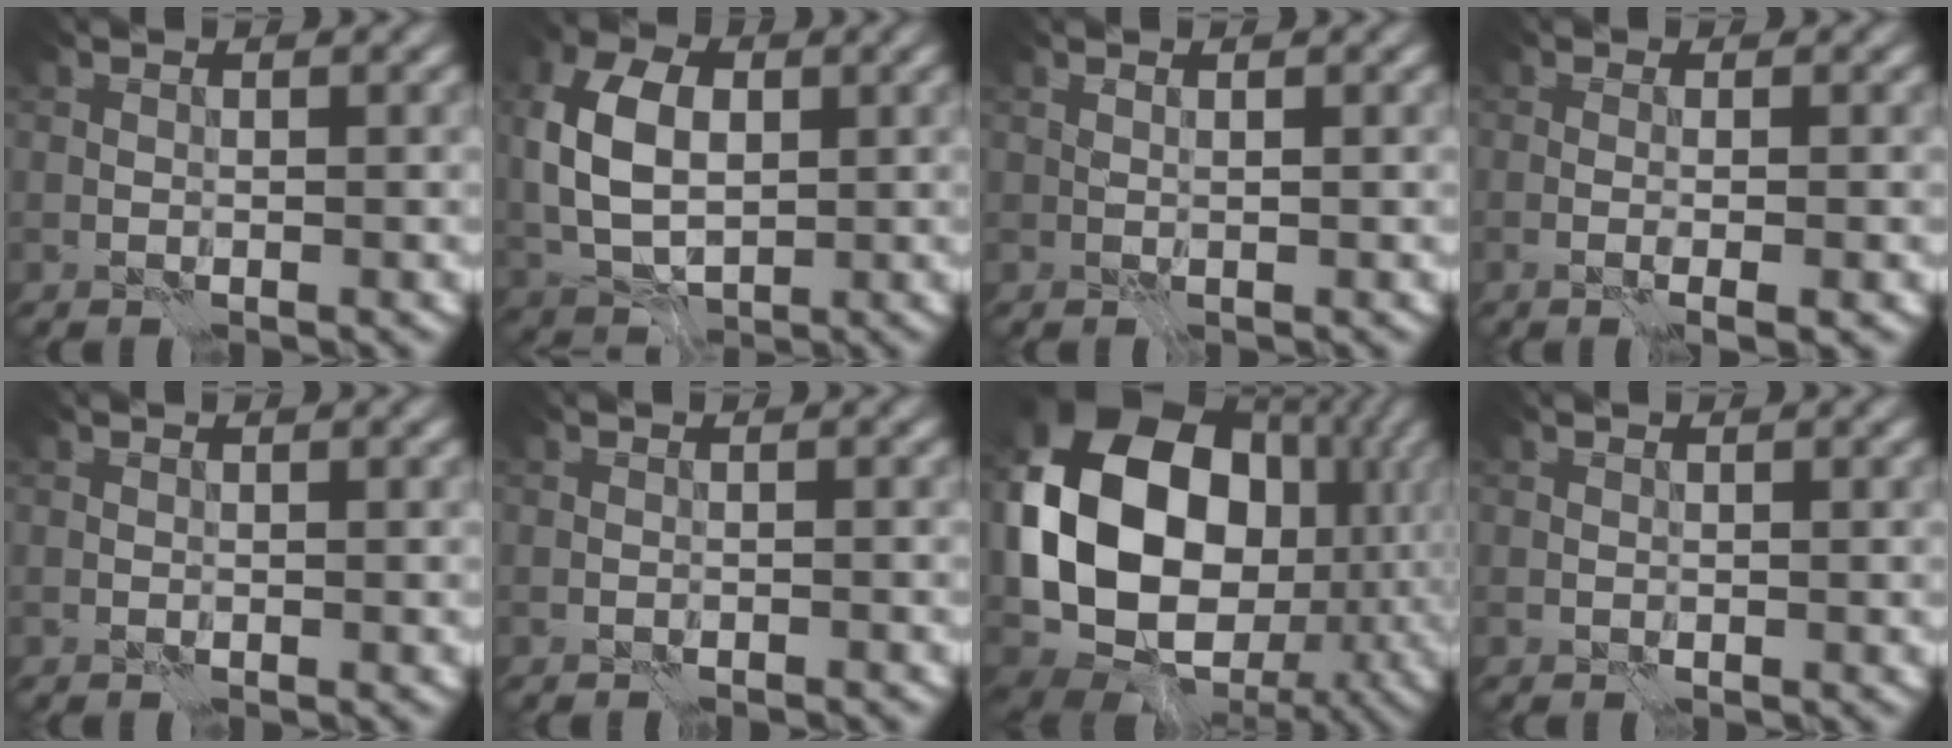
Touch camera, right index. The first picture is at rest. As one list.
[{"total": 7.4, "force": [0.9, 5.1, 5.3], "torque": [-0.129, 0.007, 0.013]}, {"total": 0.6, "force": [0.6, 0.0, 0.0], "torque": [0.008, -0.006, 0.002]}, {"total": 2.5, "force": [-0.6, 0.6, 2.4], "torque": [-0.027, -0.003, -0.012]}, {"total": 0.0}, {"total": 1.0, "force": [-1.0, -0.1, 0.2], "torque": [0.000, -0.003, -0.021]}, {"total": 17.5, "force": [0.9, 13.8, 10.7], "torque": [-0.212, -0.014, 0.016]}, {"total": 0.0}]